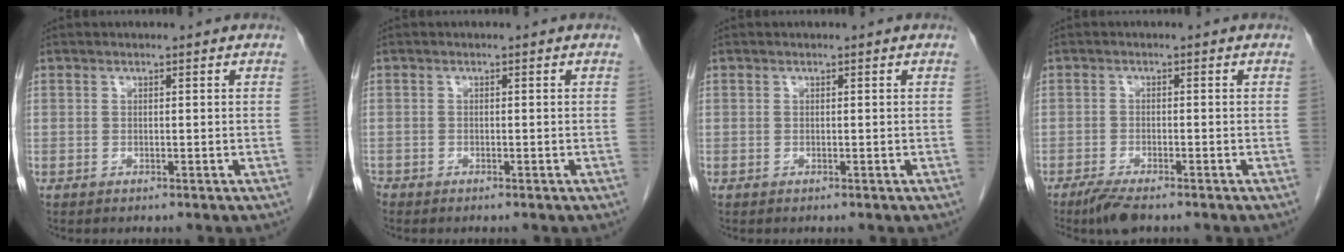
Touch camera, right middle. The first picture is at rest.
{"total": 0.9, "force": [-0.8, 0.3, 0.2], "torque": [-0.004, -0.001, -0.014]}
{"total": 0.0}
{"total": 4.5, "force": [-3.5, 0.8, 2.8], "torque": [-0.054, -0.010, -0.060]}